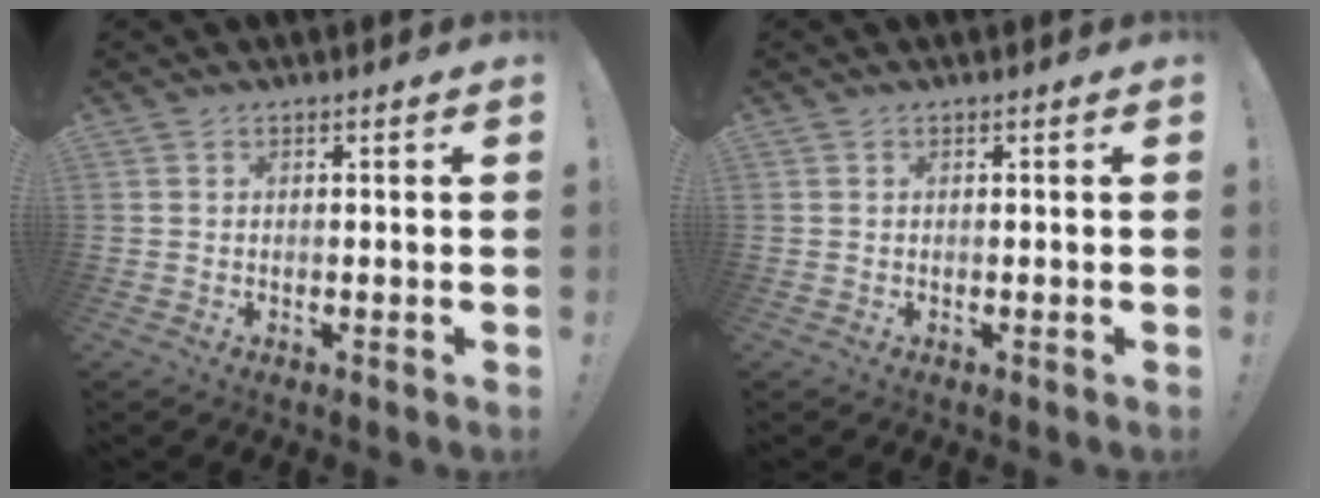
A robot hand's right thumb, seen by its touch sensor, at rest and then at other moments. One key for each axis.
{"total": 0.0}